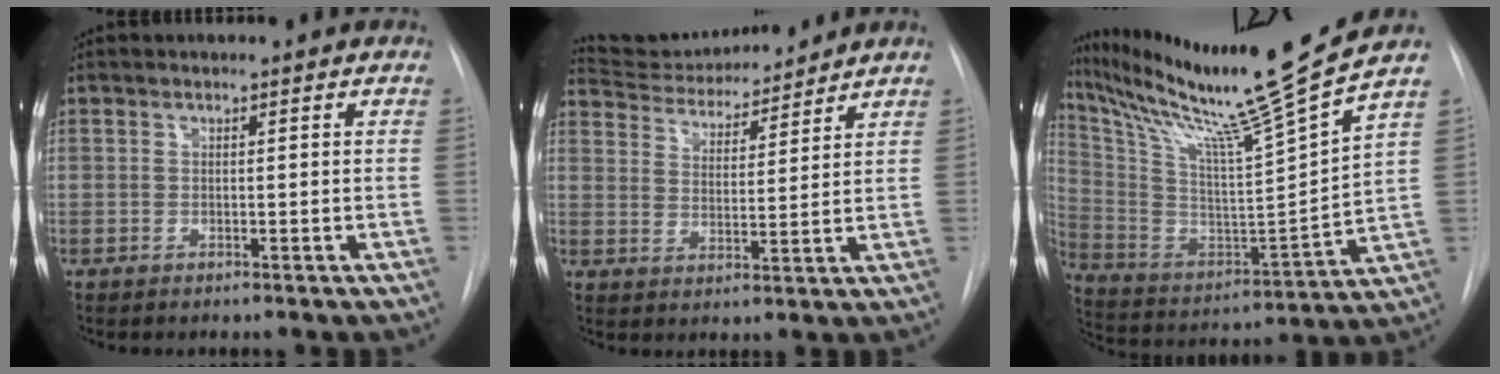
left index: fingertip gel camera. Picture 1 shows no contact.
{"total": 12.4, "force": [11.8, 1.7, 3.3], "torque": [-0.054, 0.009, 0.194]}
{"total": 21.7, "force": [17.8, -3.1, 12.2], "torque": [-0.223, -0.052, 0.298]}